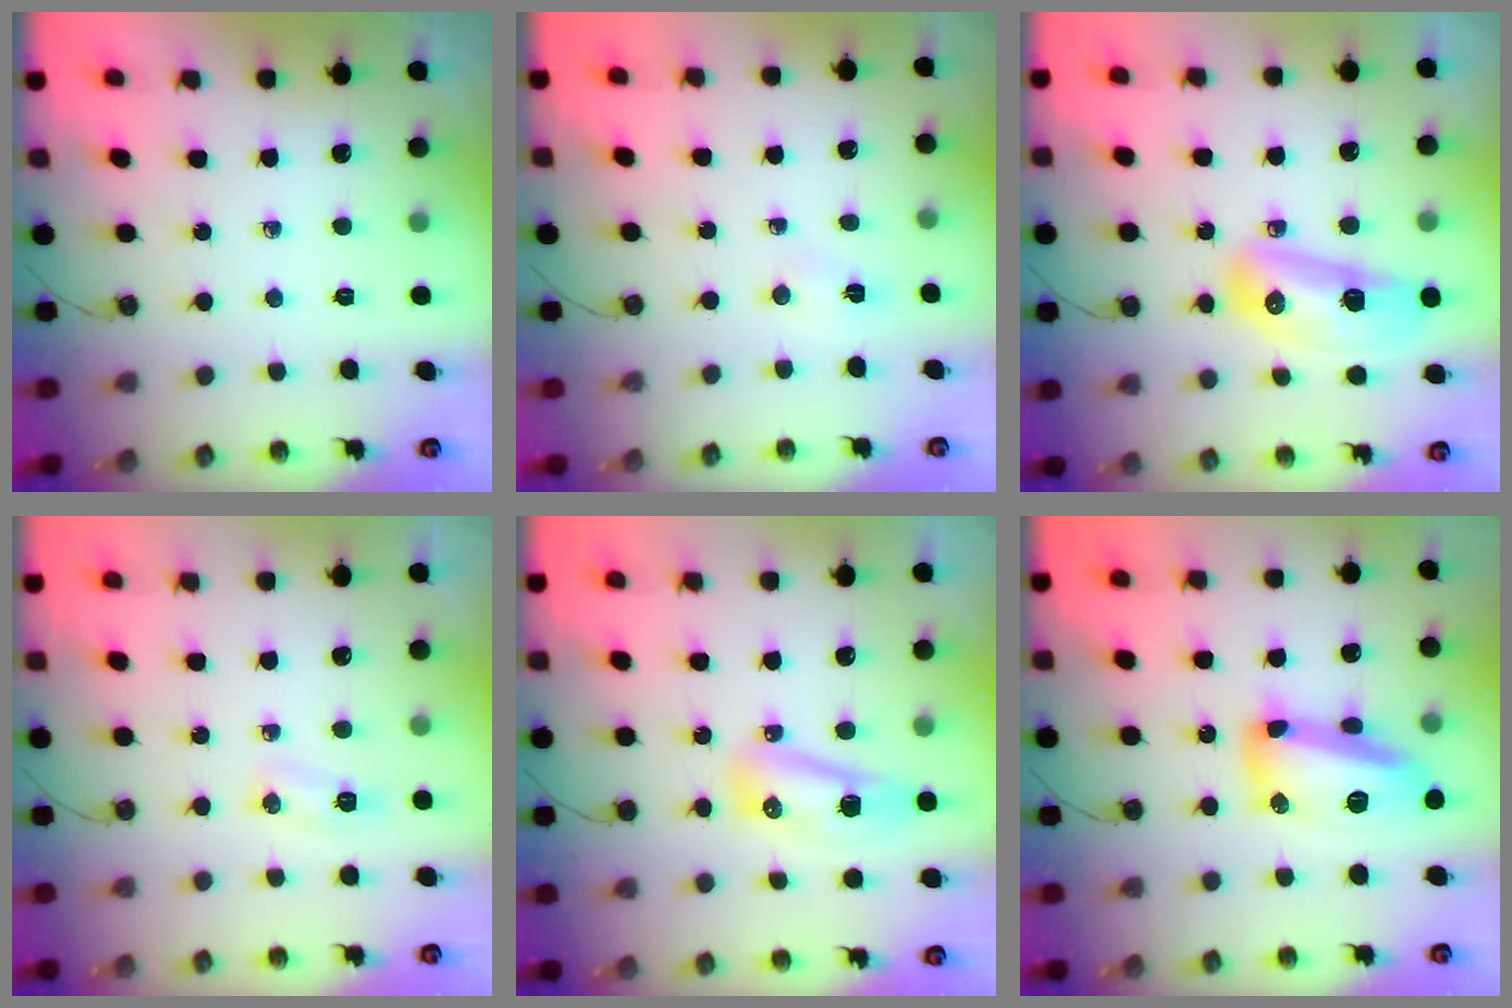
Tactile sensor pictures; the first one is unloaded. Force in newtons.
{"total": 2.9, "press": 1.4, "slide": 2.6}
{"total": 14.0, "press": 13.4, "slide": 4.0}
{"total": 6.5, "press": 5.3, "slide": 3.8}
{"total": 16.5, "press": 10.8, "slide": 12.5}
{"total": 14.8, "press": 14.8, "slide": 1.1}